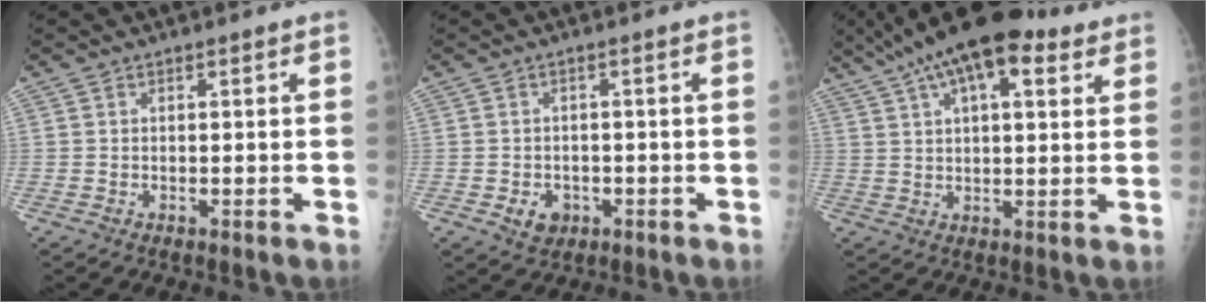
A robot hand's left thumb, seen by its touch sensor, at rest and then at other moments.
{"total": 3.5, "force": [-1.2, 2.9, 1.6], "torque": [-0.011, 0.004, -0.009]}
{"total": 17.3, "force": [10.2, 6.9, 12.2], "torque": [-0.199, 0.016, 0.165]}